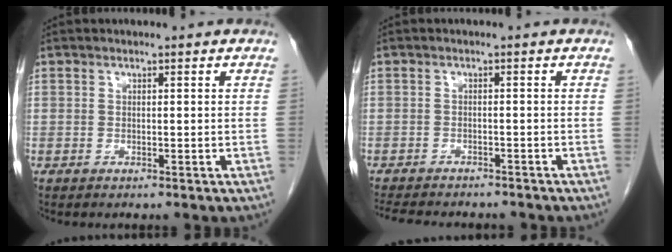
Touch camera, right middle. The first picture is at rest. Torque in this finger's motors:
{"motor_torque": [0.16, -0.14, 0.04, 0.05]}